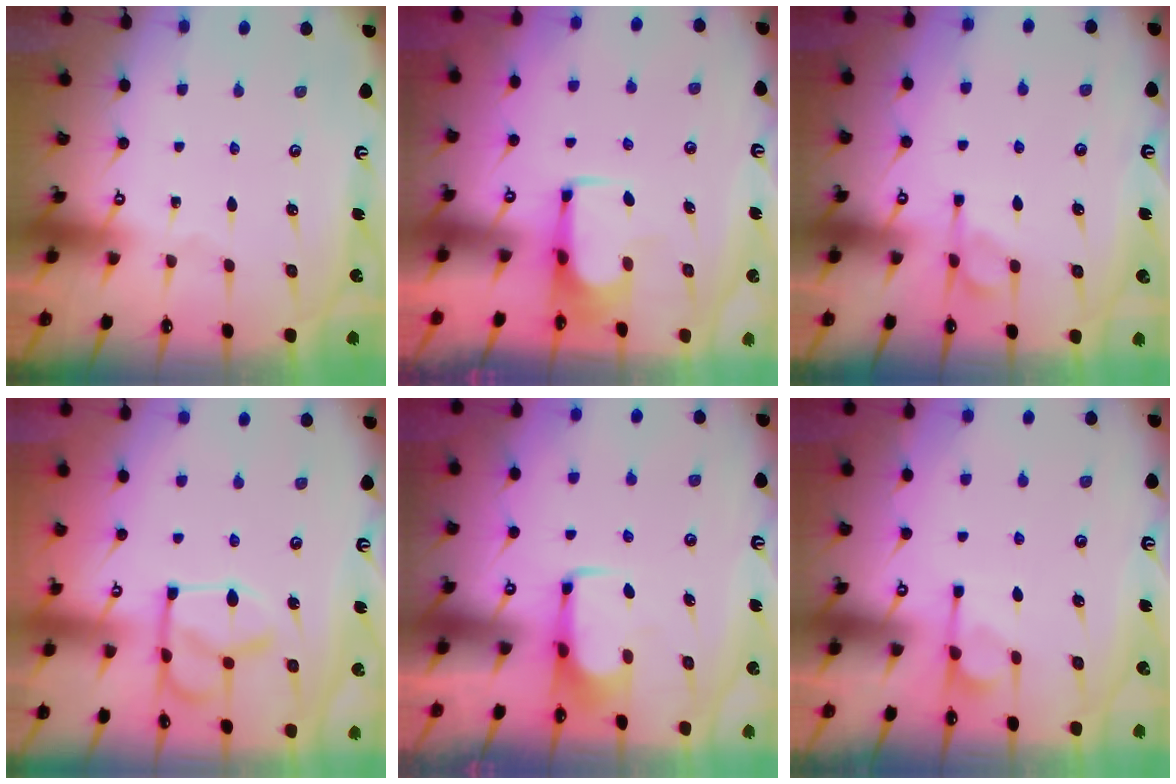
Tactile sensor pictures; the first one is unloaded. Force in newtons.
{"total": 1.3, "press": 1.2, "slide": 0.5}
{"total": 5.3, "press": 5.3, "slide": 0.7}
{"total": 8.7, "press": 8.7, "slide": 0.3}
{"total": 2.1, "press": 2.1, "slide": 0.4}
{"total": 1.2, "press": 0.3, "slide": 1.1}